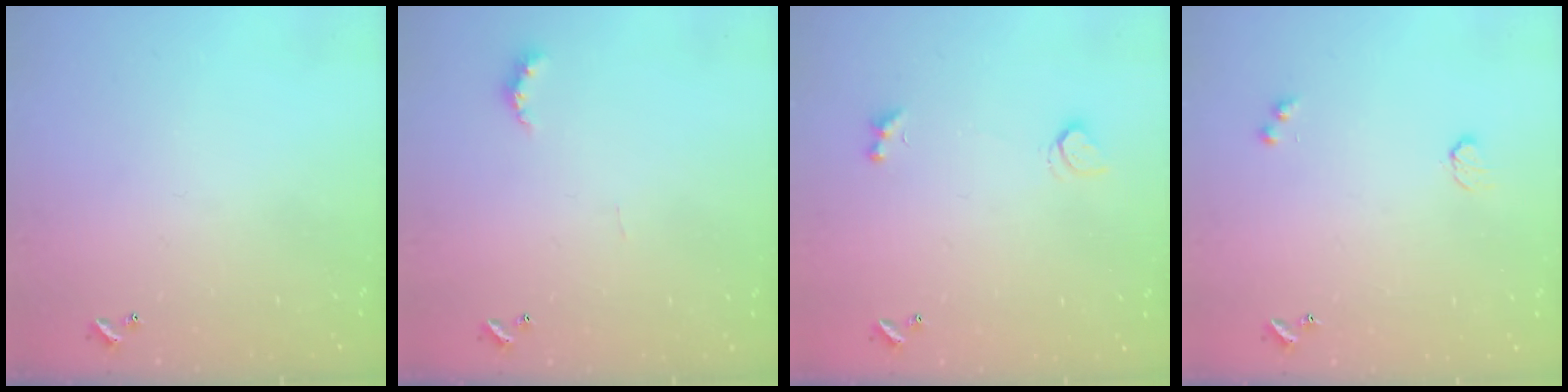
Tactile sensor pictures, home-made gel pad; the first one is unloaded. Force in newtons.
{"total": 4.3, "press": 4.3, "slide": 0.7}
{"total": 1.8, "press": 1.8, "slide": 0.5}
{"total": 2.9, "press": 2.9, "slide": 0.5}